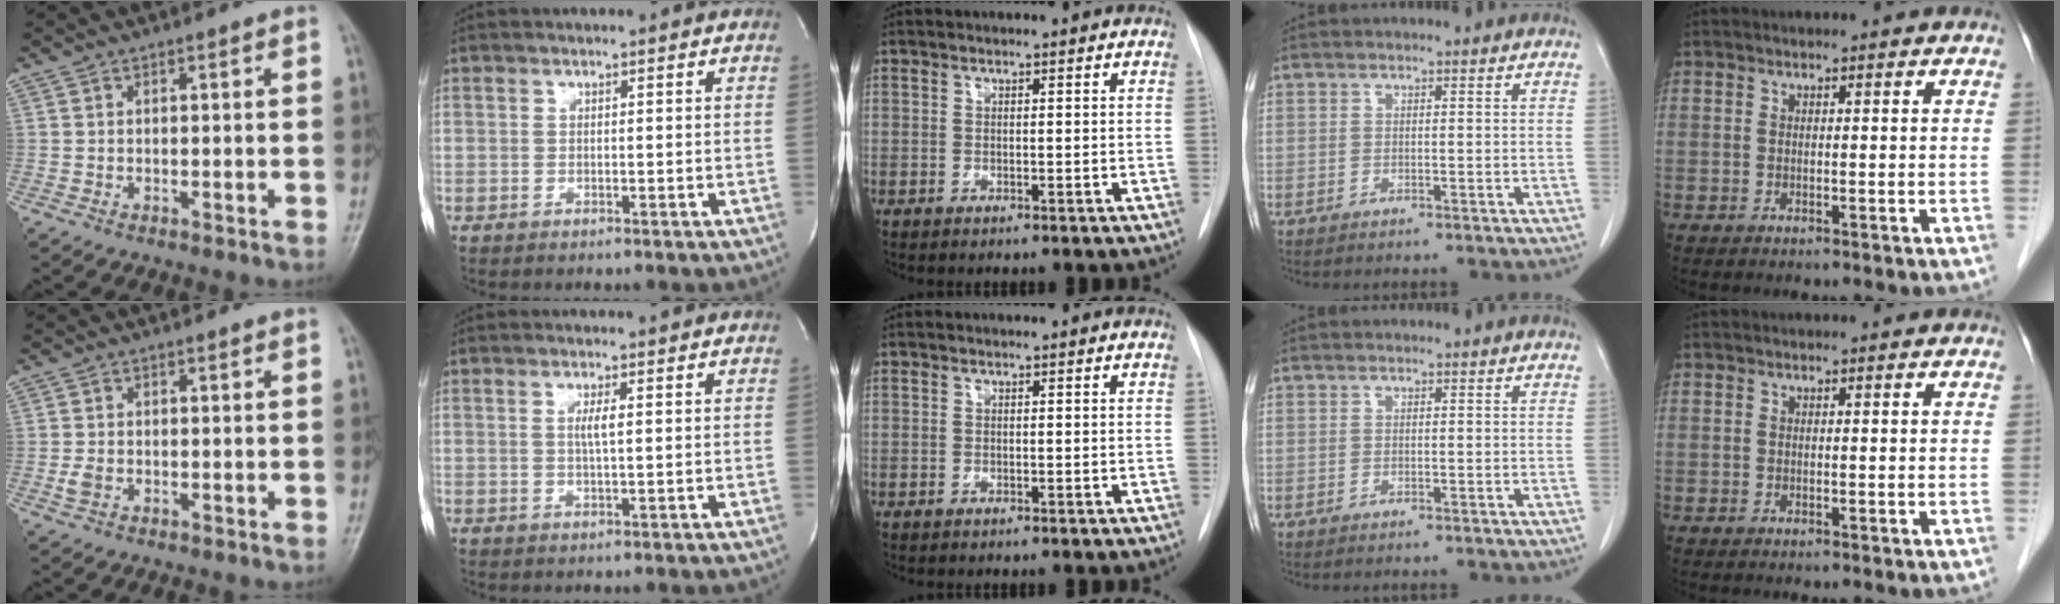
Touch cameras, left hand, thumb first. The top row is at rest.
{"thumb": {"total": 1.8, "force": [-0.4, 1.3, 1.3], "torque": [-0.028, 0.000, -0.008]}, "index": {"total": 2.0, "force": [0.4, -0.1, 1.9], "torque": [-0.042, -0.001, 0.008]}}